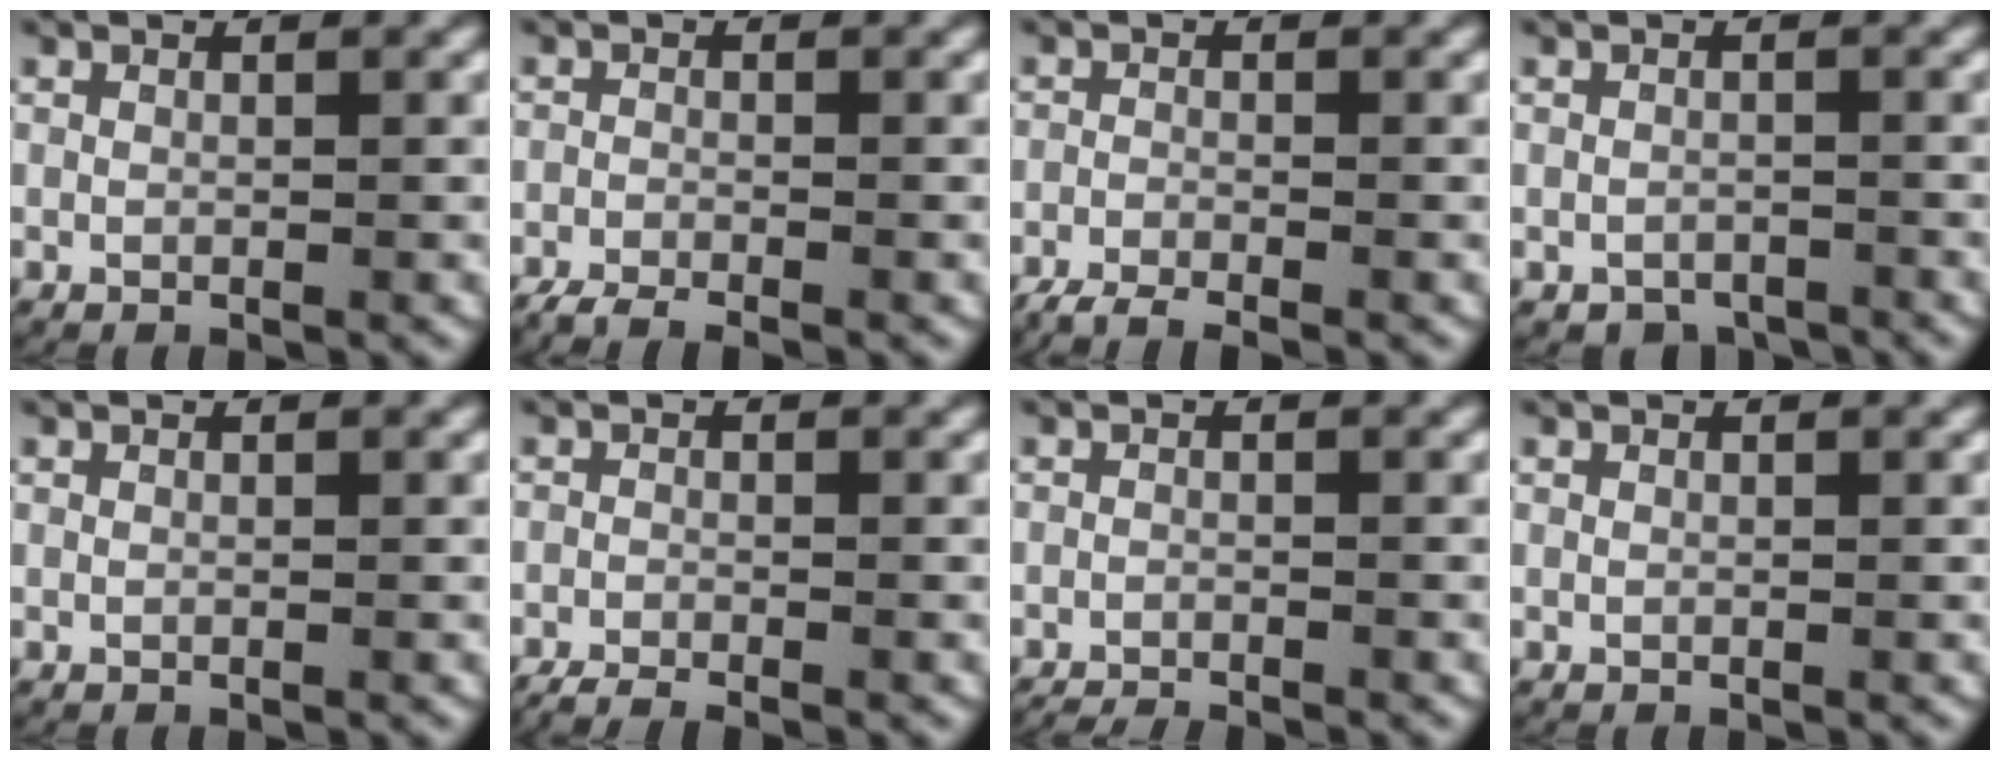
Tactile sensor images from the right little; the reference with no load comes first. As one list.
[{"total": 4.0, "force": [-3.5, 1.4, 1.2], "torque": [-0.031, -0.016, -0.053]}, {"total": 5.1, "force": [-4.5, 1.7, 1.7], "torque": [-0.038, -0.018, -0.065]}, {"total": 2.4, "force": [-2.2, 1.0, 0.2], "torque": [0.002, -0.010, -0.032]}, {"total": 0.0}, {"total": 3.9, "force": [-3.5, 1.3, 1.2], "torque": [-0.028, -0.016, -0.052]}, {"total": 4.2, "force": [-4.0, 1.1, 0.7], "torque": [-0.016, -0.017, -0.059]}, {"total": 0.0}]